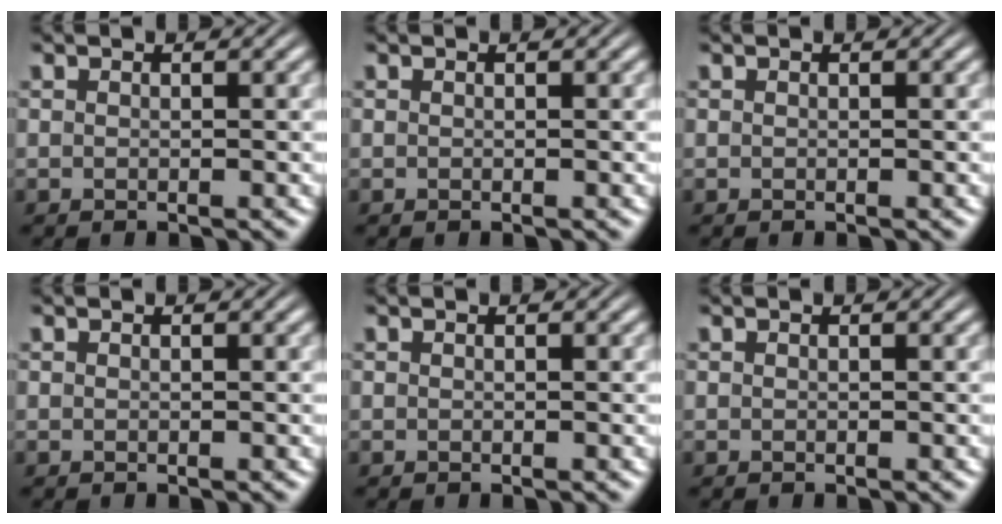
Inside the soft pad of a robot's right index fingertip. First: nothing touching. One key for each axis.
{"total": 0.0}
{"total": 0.0}
{"total": 0.0}
{"total": 0.0}
{"total": 0.0}